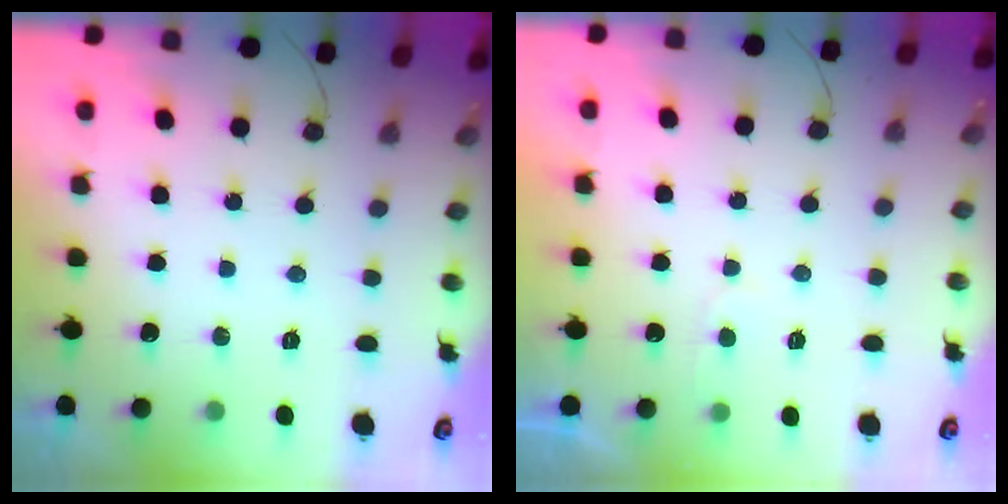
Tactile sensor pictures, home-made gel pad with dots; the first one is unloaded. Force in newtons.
{"total": 2.5, "press": 2.5, "slide": 0.3}